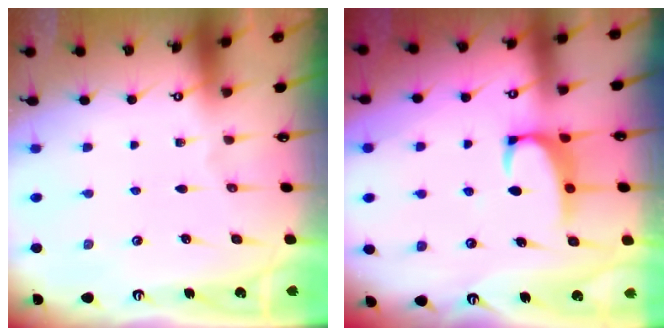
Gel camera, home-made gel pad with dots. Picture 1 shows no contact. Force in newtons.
{"total": 2.4, "press": 2.3, "slide": 0.7}